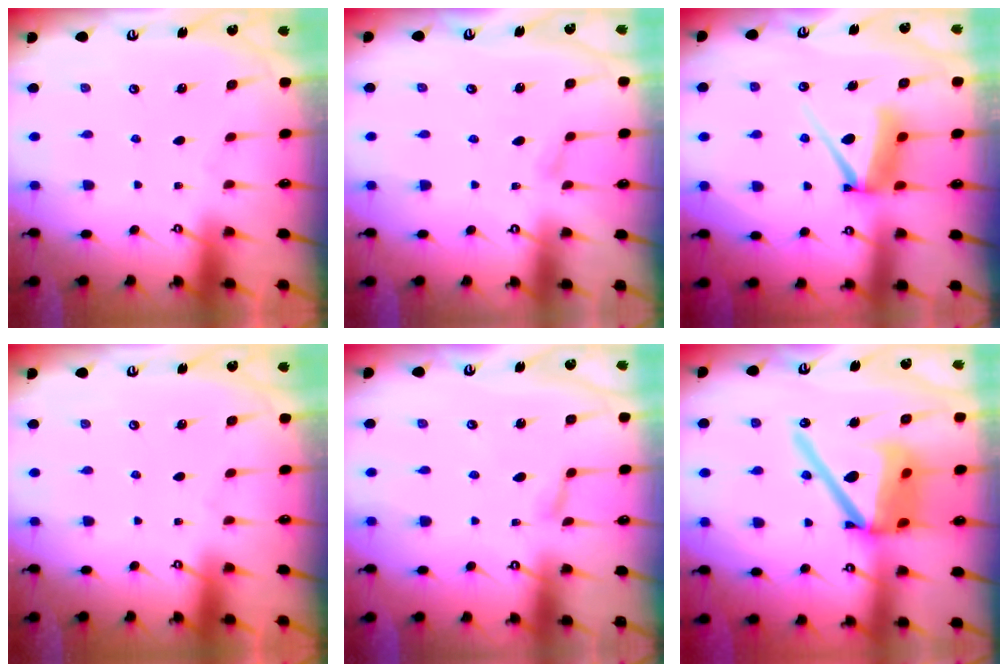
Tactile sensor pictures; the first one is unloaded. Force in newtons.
{"total": 2.7, "press": 2.6, "slide": 0.4}
{"total": 8.3, "press": 8.3, "slide": 0.9}
{"total": 0.0}
{"total": 1.8, "press": 1.7, "slide": 0.1}
{"total": 19.4, "press": 19.2, "slide": 2.8}